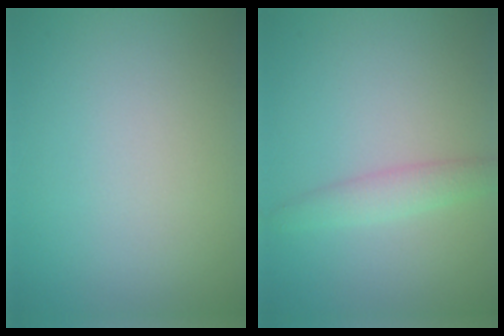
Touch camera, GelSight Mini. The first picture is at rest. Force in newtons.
{"total": 2.2, "press": 2.2, "slide": 0.1}